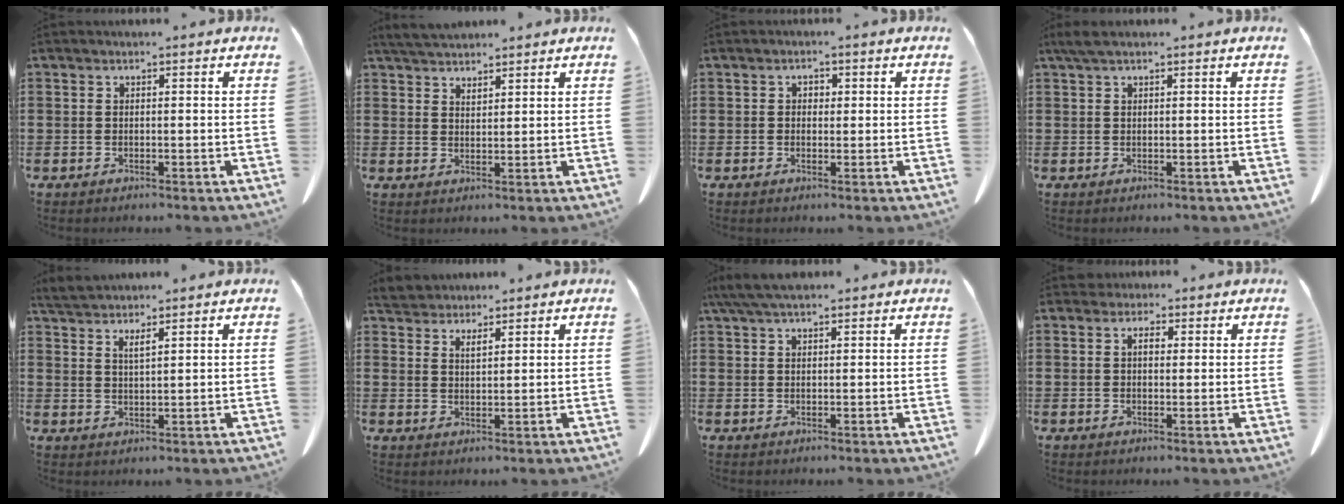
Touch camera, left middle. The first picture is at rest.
{"total": 3.4, "force": [3.2, 0.7, 0.8], "torque": [-0.025, -0.005, 0.061]}
{"total": 1.2, "force": [0.3, 1.0, 0.6], "torque": [-0.015, 0.009, 0.004]}
{"total": 1.7, "force": [1.0, 0.3, 1.3], "torque": [-0.029, 0.002, 0.019]}
{"total": 3.0, "force": [2.7, 0.0, 1.3], "torque": [-0.032, -0.003, 0.049]}
{"total": 2.9, "force": [2.8, 0.7, 0.5], "torque": [-0.017, -0.001, 0.052]}
{"total": 4.3, "force": [3.2, 1.1, 2.6], "torque": [-0.060, 0.001, 0.060]}
{"total": 2.0, "force": [1.1, 1.4, 1.0], "torque": [-0.015, 0.005, 0.018]}